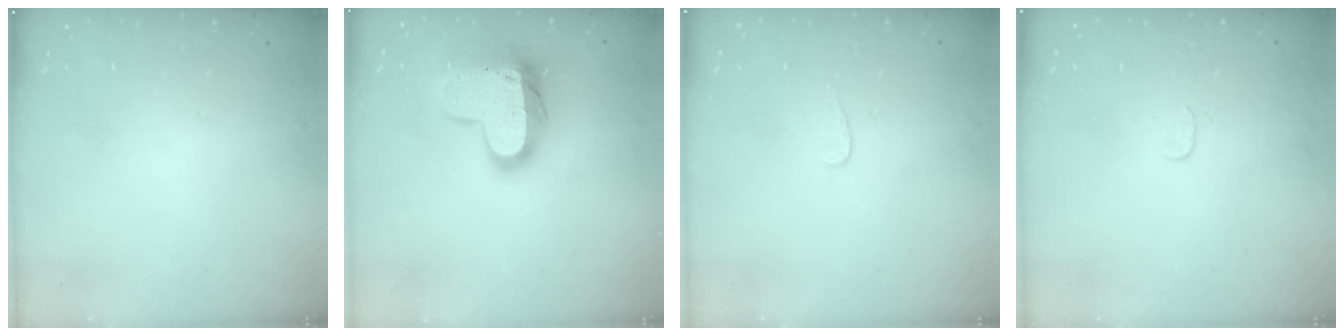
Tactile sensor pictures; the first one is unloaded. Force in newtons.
{"total": 16.3, "press": 16.2, "slide": 1.4}
{"total": 3.3, "press": 3.3, "slide": 0.3}
{"total": 3.5, "press": 3.5, "slide": 0.3}